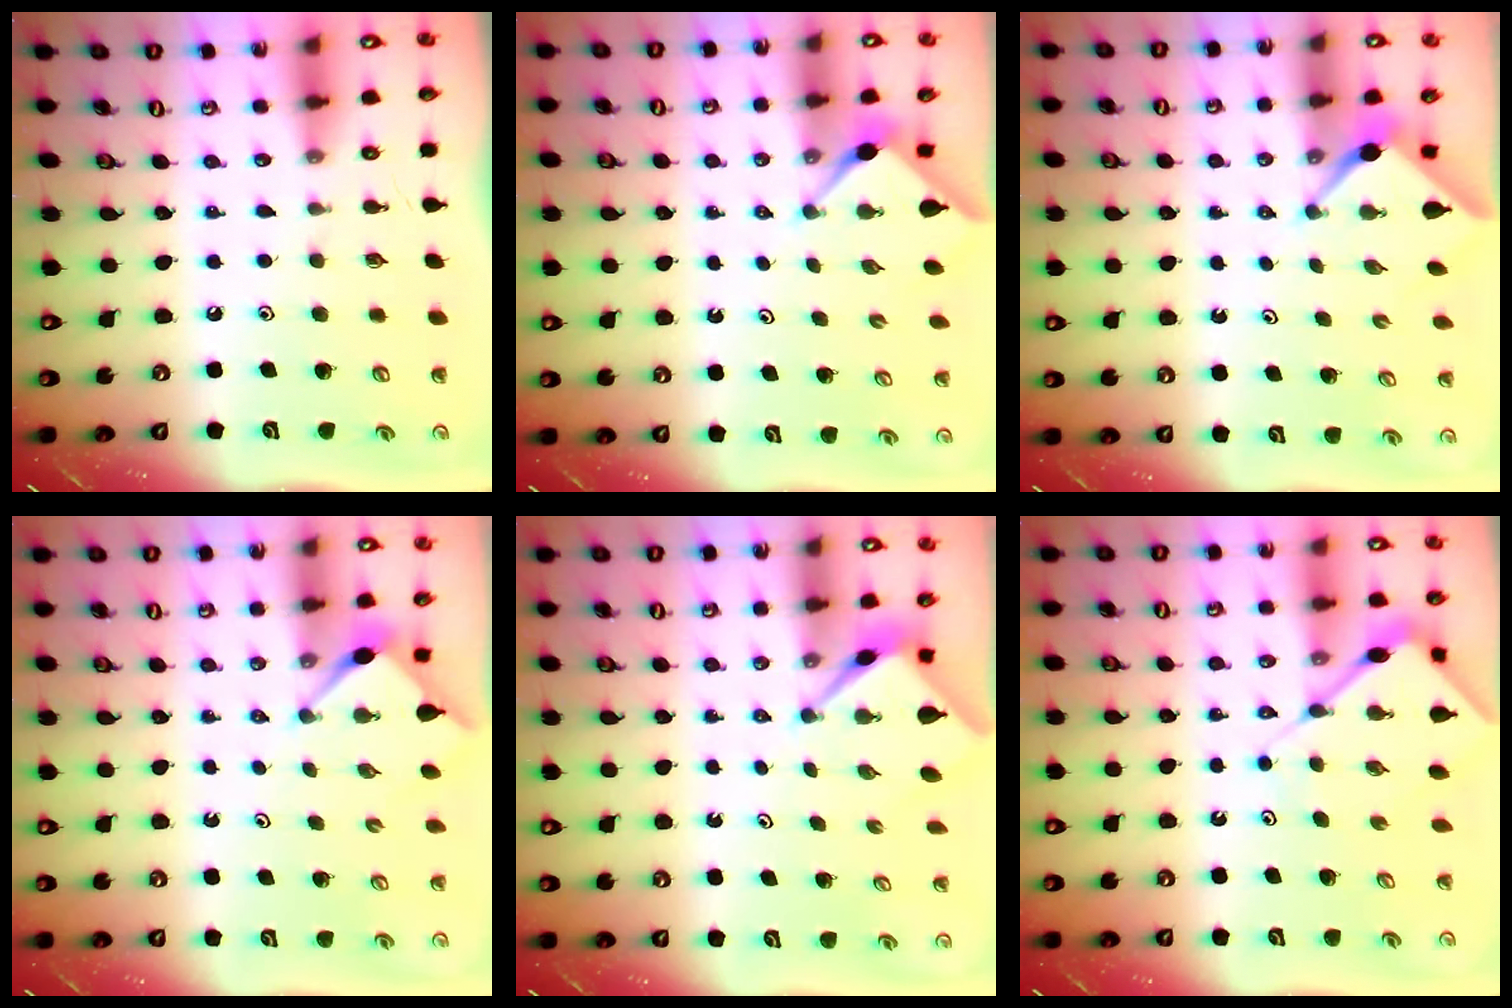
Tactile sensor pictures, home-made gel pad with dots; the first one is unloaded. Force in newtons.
{"total": 3.0, "press": 2.9, "slide": 0.5}
{"total": 2.5, "press": 2.5, "slide": 0.2}
{"total": 2.8, "press": 2.8, "slide": 0.3}
{"total": 2.7, "press": 2.7, "slide": 0.1}
{"total": 6.9, "press": 6.9, "slide": 0.5}